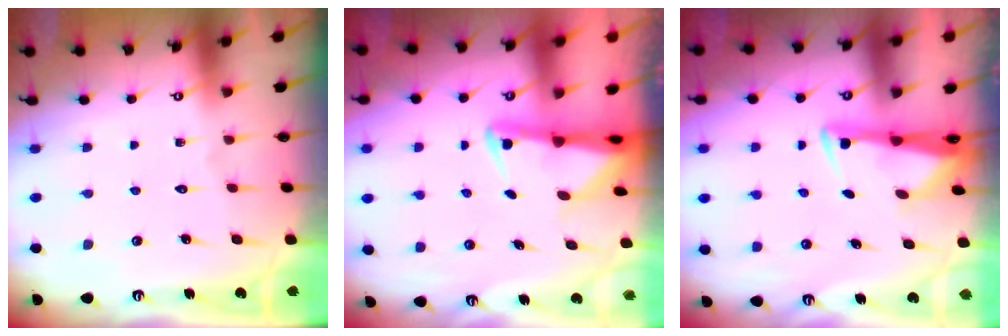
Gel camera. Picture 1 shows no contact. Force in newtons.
{"total": 2.9, "press": 2.8, "slide": 0.6}
{"total": 3.1, "press": 3.0, "slide": 0.9}